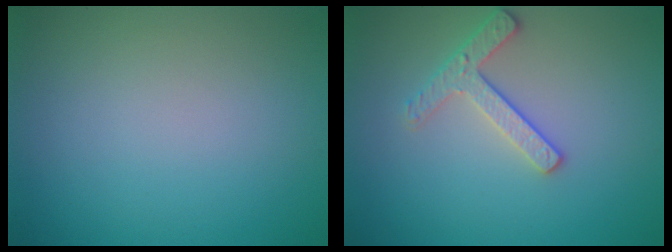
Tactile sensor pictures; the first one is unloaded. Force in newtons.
{"total": 2.4, "press": 2.3, "slide": 0.5}